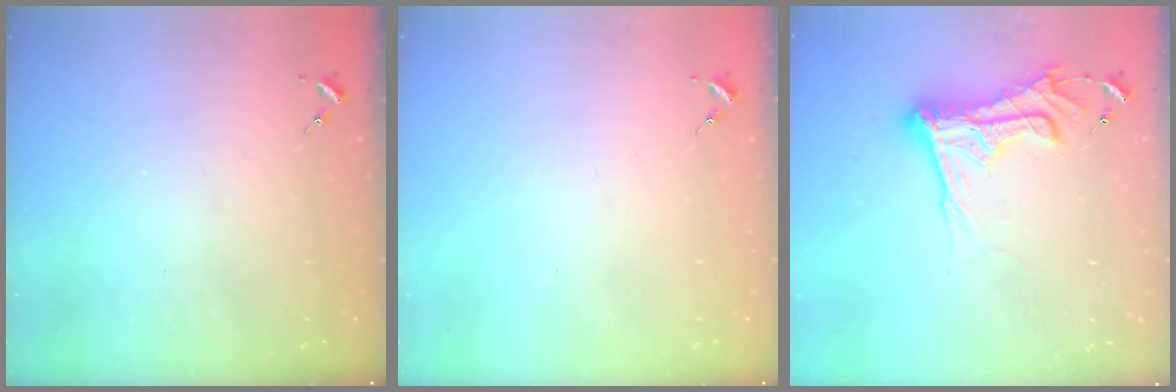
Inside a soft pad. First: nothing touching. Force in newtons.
{"total": 0.0}
{"total": 15.5, "press": 15.4, "slide": 1.4}